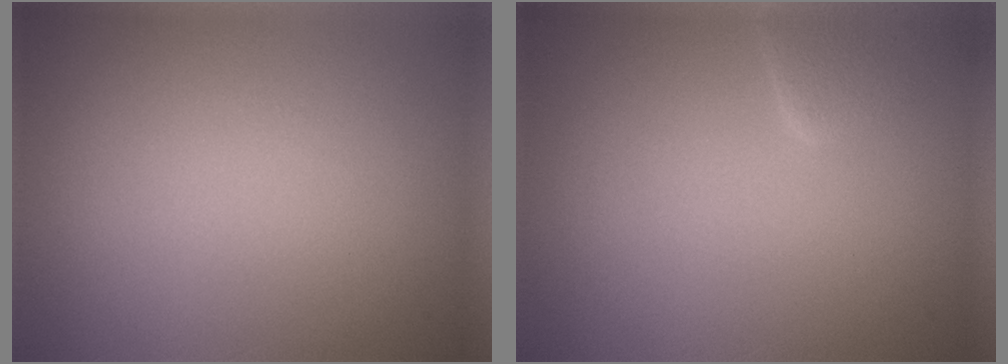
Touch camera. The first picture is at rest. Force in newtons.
{"total": 1.8, "press": 1.8, "slide": 0.1}